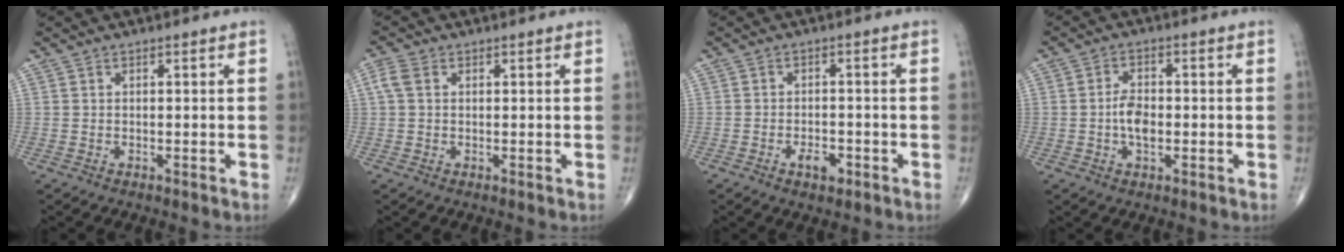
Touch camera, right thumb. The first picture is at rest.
{"total": 2.8, "force": [0.7, 2.0, 1.8], "torque": [-0.051, 0.011, 0.012]}
{"total": 3.5, "force": [-1.8, 1.9, 2.4], "torque": [-0.028, 0.010, -0.026]}
{"total": 4.7, "force": [-0.7, 2.6, 3.8], "torque": [-0.064, 0.006, -0.016]}